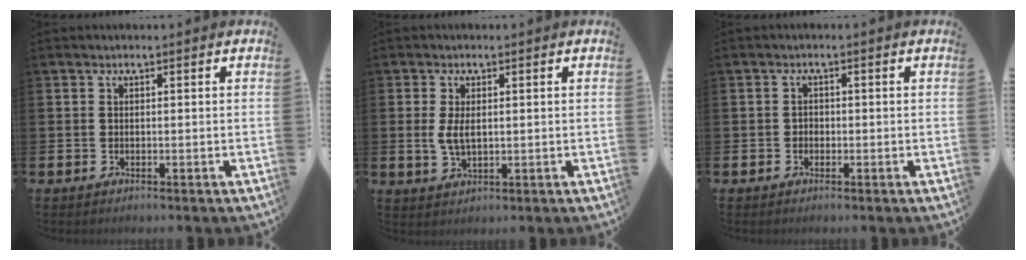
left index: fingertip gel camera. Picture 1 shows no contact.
{"total": 3.3, "force": [0.6, 1.6, 2.9], "torque": [-0.043, 0.000, 0.005]}
{"total": 1.2, "force": [-0.5, 1.0, 0.4], "torque": [-0.001, 0.003, -0.013]}